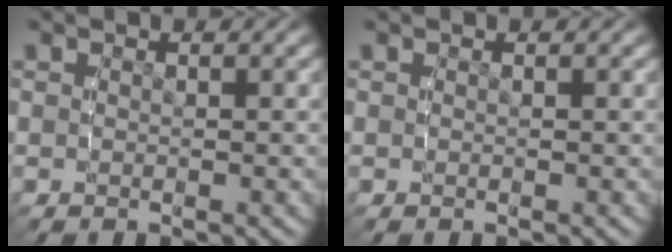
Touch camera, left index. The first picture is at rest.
{"total": 0.0}